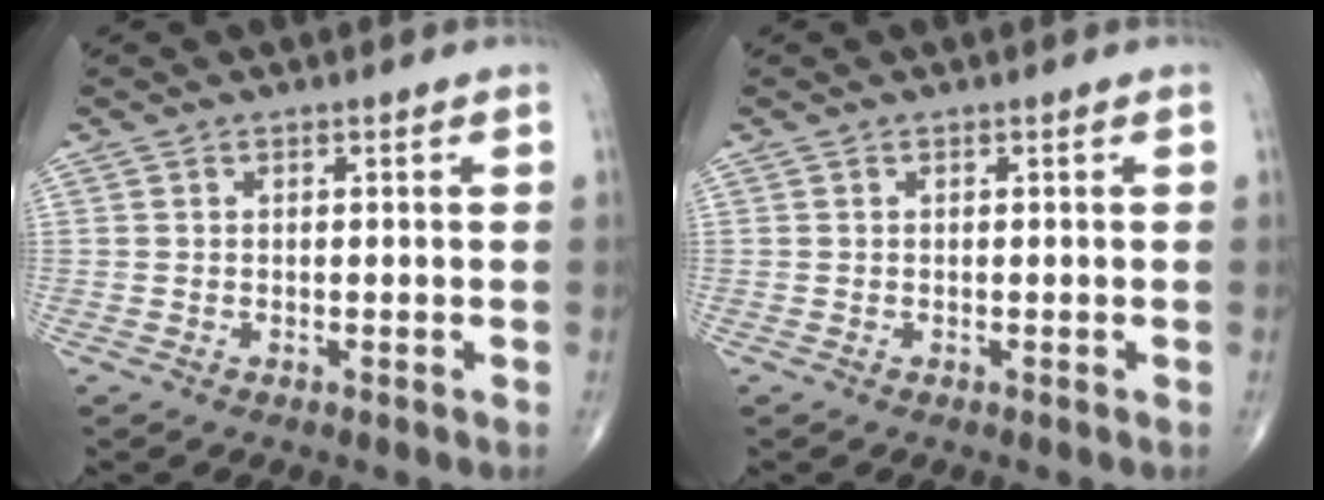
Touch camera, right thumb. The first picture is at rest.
{"total": 0.0}